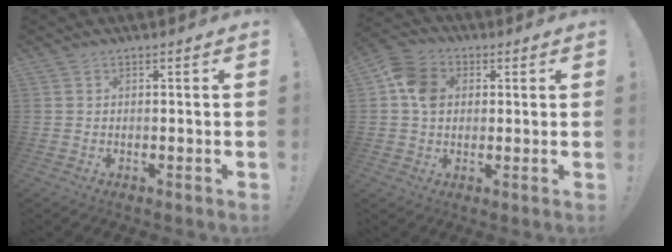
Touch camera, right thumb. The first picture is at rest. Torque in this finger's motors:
{"motor_torque": [0.14, 0.07, 0.19, 0.32, 0.06]}